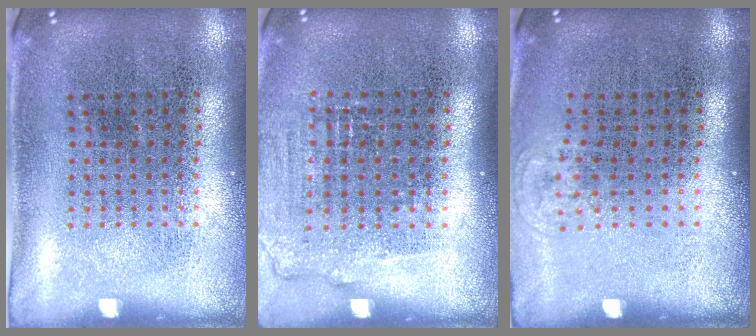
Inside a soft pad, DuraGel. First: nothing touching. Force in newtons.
{"total": 1.0, "press": 1.0, "slide": 0.4}
{"total": 0.6, "press": 0.5, "slide": 0.3}